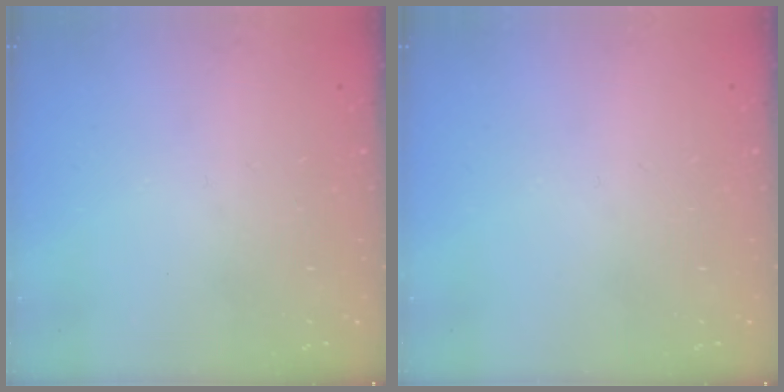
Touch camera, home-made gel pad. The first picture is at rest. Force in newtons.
{"total": 0.0}